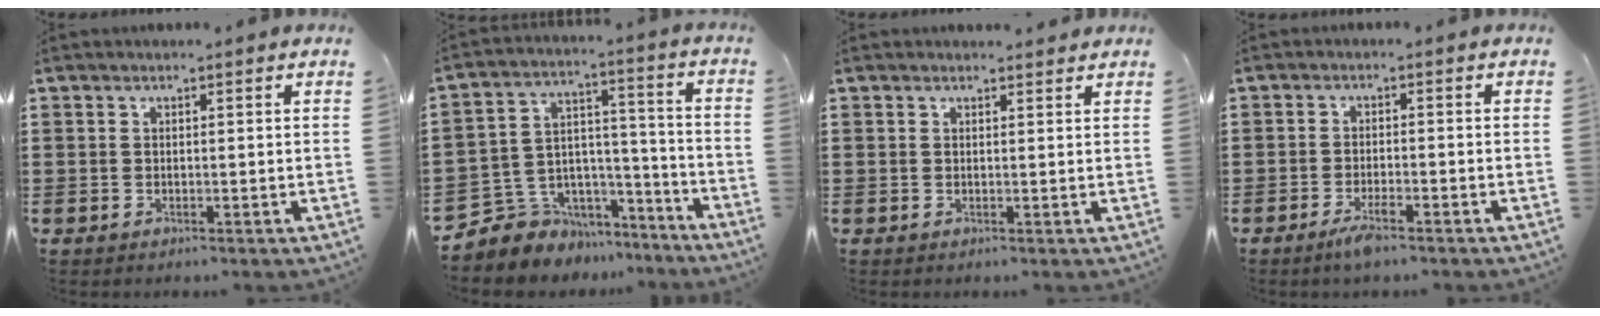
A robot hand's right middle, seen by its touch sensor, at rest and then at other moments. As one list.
[{"total": 6.2, "force": [-4.6, 4.1, -0.5], "torque": [-0.017, 0.003, -0.090]}, {"total": 0.9, "force": [0.8, 0.3, 0.1], "torque": [0.004, -0.002, 0.014]}, {"total": 2.9, "force": [-2.0, 0.3, 2.1], "torque": [-0.049, -0.004, -0.040]}]